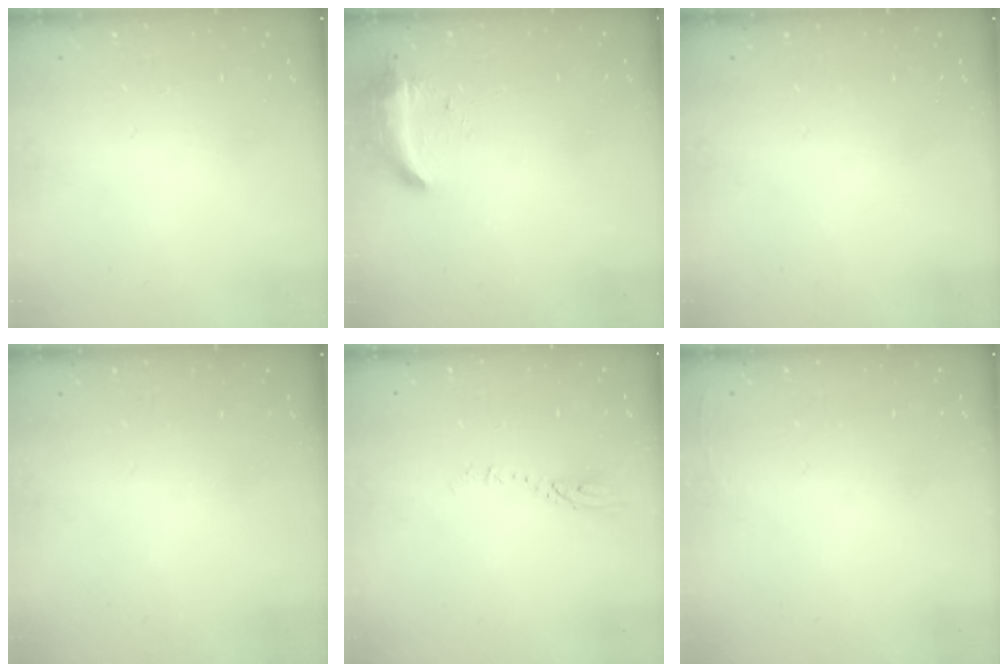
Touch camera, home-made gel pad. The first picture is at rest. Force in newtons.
{"total": 8.6, "press": 8.6, "slide": 1.1}
{"total": 0.0}
{"total": 0.0}
{"total": 3.1, "press": 3.1, "slide": 0.3}
{"total": 2.5, "press": 2.4, "slide": 0.9}